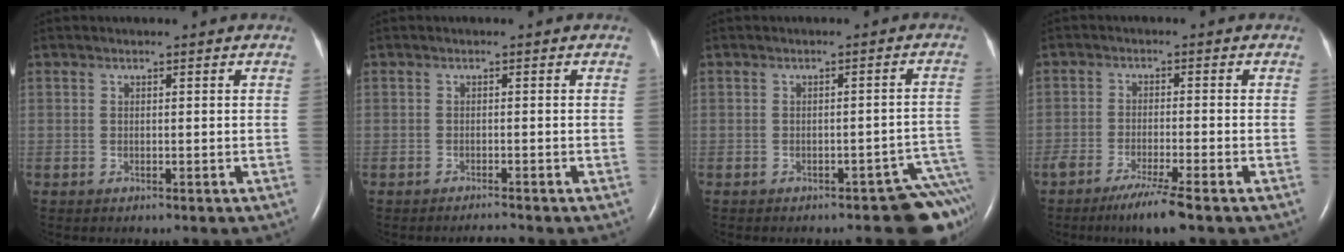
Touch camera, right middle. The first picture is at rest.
{"total": 1.1, "force": [-1.0, -0.2, 0.1], "torque": [-0.005, -0.006, -0.014]}
{"total": 6.9, "force": [-5.6, 2.3, 3.3], "torque": [-0.009, 0.026, -0.064]}
{"total": 5.9, "force": [-4.1, -0.2, 4.2], "torque": [-0.078, -0.016, -0.074]}